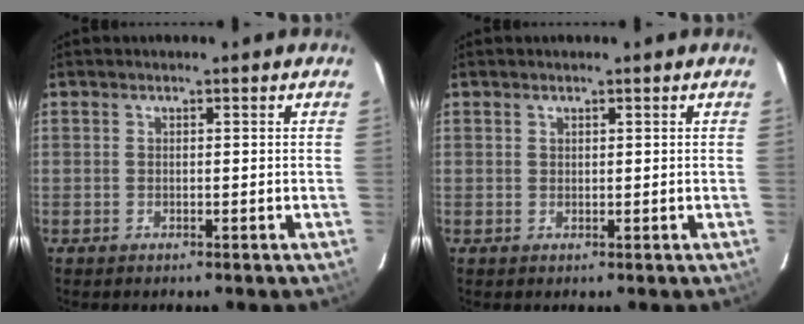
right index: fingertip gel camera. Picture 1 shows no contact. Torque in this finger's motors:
{"motor_torque": [-0.10, 0.08, -0.02, 0.00]}